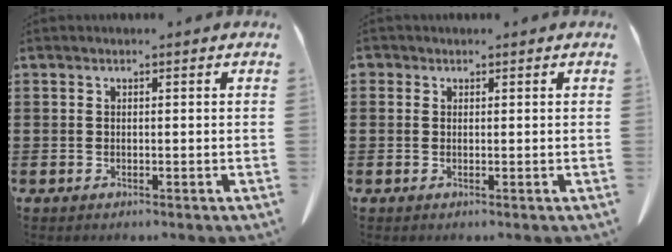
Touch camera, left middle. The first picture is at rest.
{"total": 0.7, "force": [0.2, 0.7, 0.1], "torque": [-0.005, 0.006, 0.002]}